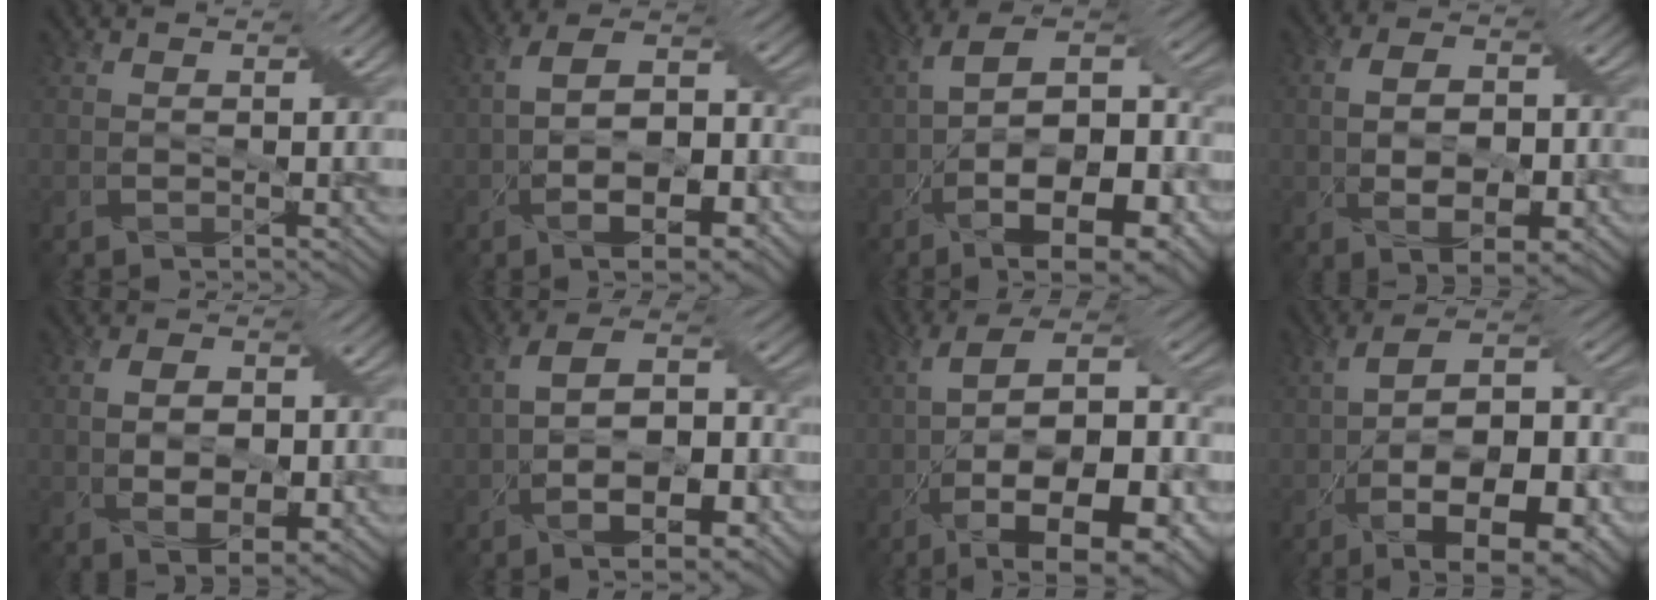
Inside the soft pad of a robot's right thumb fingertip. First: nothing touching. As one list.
[{"total": 11.6, "force": [-3.5, 5.9, 9.3], "torque": [-0.157, -0.007, -0.054]}, {"total": 16.8, "force": [-5.9, 7.7, 13.7], "torque": [-0.230, -0.013, -0.085]}, {"total": 8.7, "force": [-1.6, 5.0, 6.9], "torque": [-0.113, -0.006, -0.019]}, {"total": 7.7, "force": [-1.1, 4.6, 6.1], "torque": [-0.095, -0.002, -0.013]}, {"total": 13.1, "force": [-4.1, 6.9, 10.4], "torque": [-0.175, -0.016, -0.059]}, {"total": 18.5, "force": [-6.3, 7.7, 15.6], "torque": [-0.246, -0.004, -0.089]}, {"total": 16.3, "force": [-6.0, 7.1, 13.5], "torque": [-0.221, -0.009, -0.088]}]